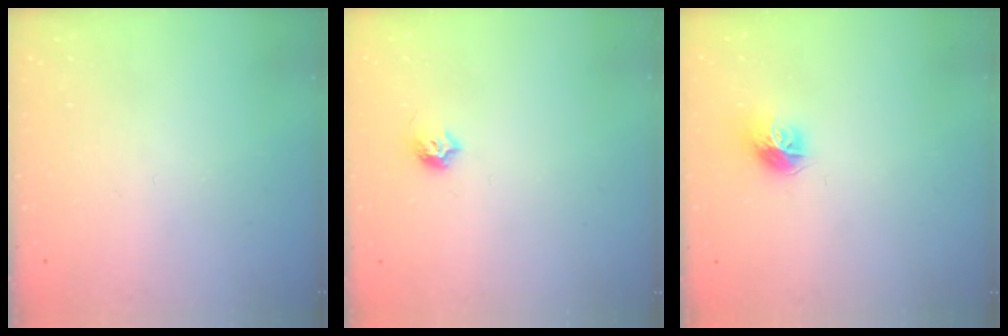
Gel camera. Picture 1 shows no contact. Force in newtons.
{"total": 5.7, "press": 5.6, "slide": 1.0}
{"total": 9.4, "press": 9.4, "slide": 0.5}